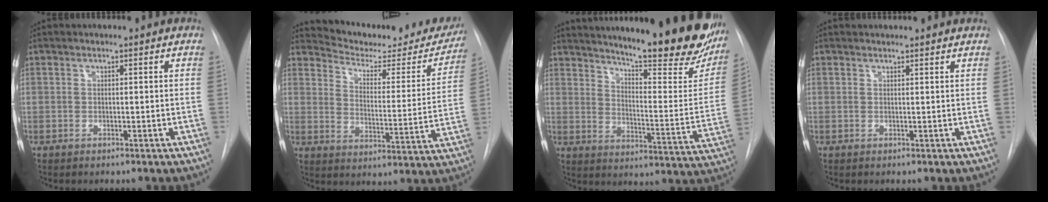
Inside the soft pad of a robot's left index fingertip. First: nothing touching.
{"total": 18.5, "force": [17.2, 4.4, 5.0], "torque": [-0.054, -0.052, 0.214]}
{"total": 29.0, "force": [23.0, 4.7, 17.0], "torque": [-0.229, -0.078, 0.292]}
{"total": 2.3, "force": [2.3, 0.0, 0.3], "torque": [-0.008, 0.009, 0.023]}